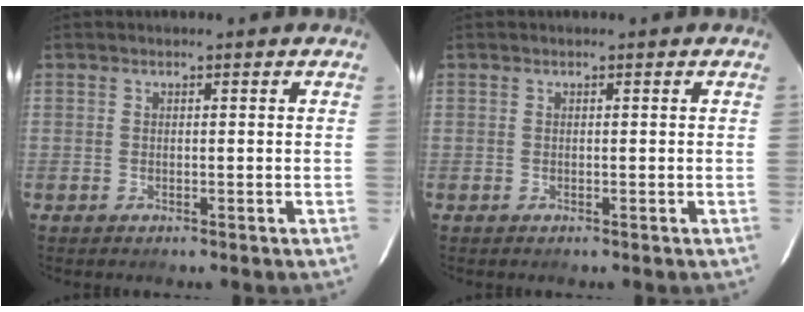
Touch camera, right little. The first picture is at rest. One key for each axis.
{"total": 0.0}